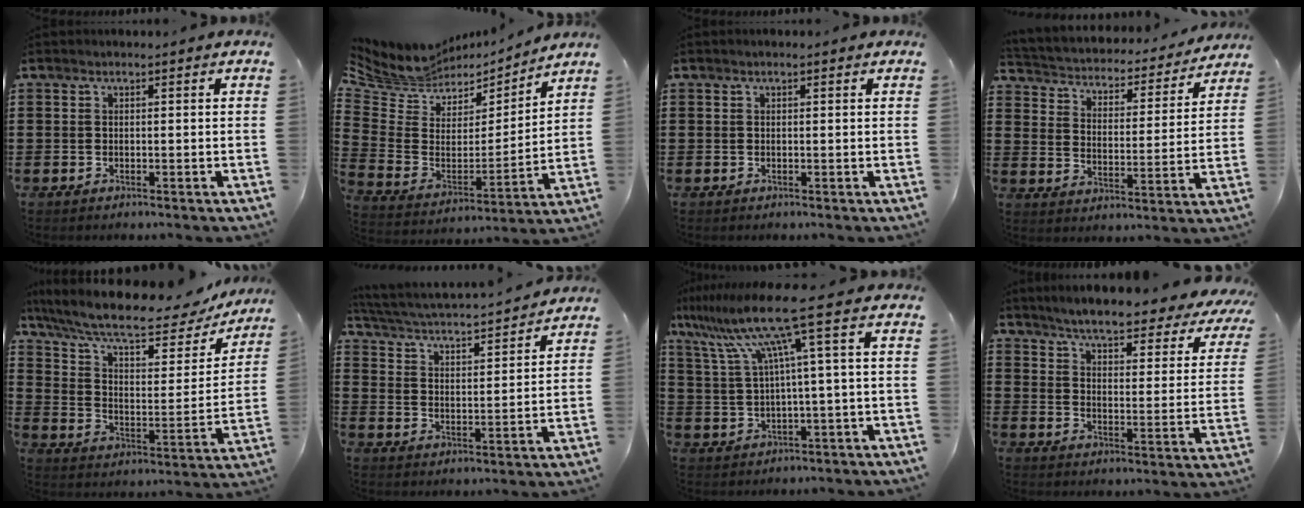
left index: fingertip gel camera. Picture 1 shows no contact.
{"total": 6.5, "force": [5.9, 2.6, 0.3], "torque": [-0.049, -0.047, 0.103]}
{"total": 0.5, "force": [0.3, 0.1, 0.4], "torque": [-0.007, 0.001, 0.006]}
{"total": 2.6, "force": [2.5, 0.6, 0.2], "torque": [-0.023, -0.027, 0.031]}
{"total": 11.4, "force": [9.0, 2.3, 6.6], "torque": [-0.155, -0.046, 0.152]}
{"total": 2.9, "force": [2.7, 0.0, 1.1], "torque": [-0.039, -0.030, 0.035]}
{"total": 11.0, "force": [5.1, -0.3, 9.8], "torque": [-0.230, -0.031, 0.068]}
{"total": 5.0, "force": [4.7, -0.1, 1.7], "torque": [-0.057, -0.039, 0.075]}